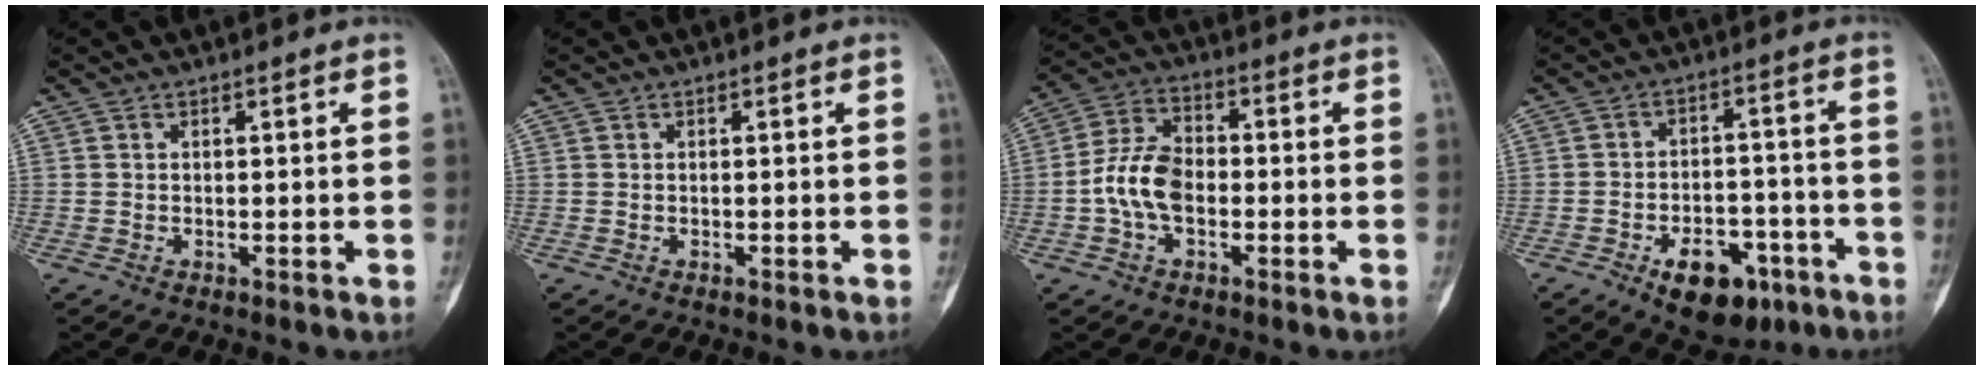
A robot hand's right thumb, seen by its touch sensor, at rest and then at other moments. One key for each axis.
{"total": 0.0}
{"total": 9.1, "fx": -1.7, "fy": 5.7, "fz": 6.8, "tx": -0.131, "ty": 0.028, "tz": -0.041}
{"total": 12.2, "fx": -6.4, "fy": 7.1, "fz": 7.5, "tx": -0.078, "ty": 0.038, "tz": -0.087}